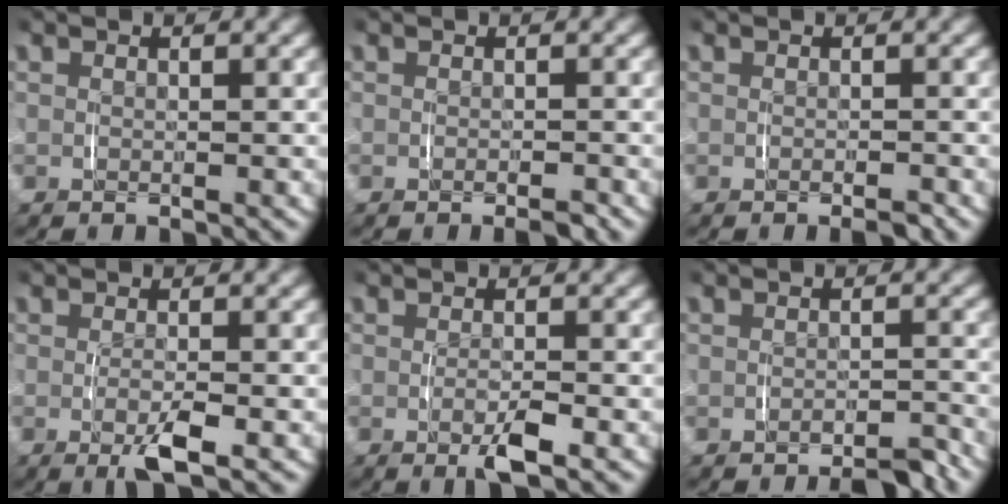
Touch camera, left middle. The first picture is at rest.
{"total": 1.0, "force": [-0.8, 0.2, 0.5], "torque": [-0.007, 0.003, -0.017]}
{"total": 1.0, "force": [-0.8, 0.2, 0.5], "torque": [-0.006, 0.003, -0.017]}
{"total": 2.8, "force": [-1.0, 0.5, 2.5], "torque": [-0.045, -0.011, -0.014]}
{"total": 2.2, "force": [-0.9, 0.5, 2.0], "torque": [-0.034, -0.007, -0.015]}
{"total": 2.3, "force": [-2.2, 0.4, 0.7], "torque": [-0.006, 0.001, -0.041]}